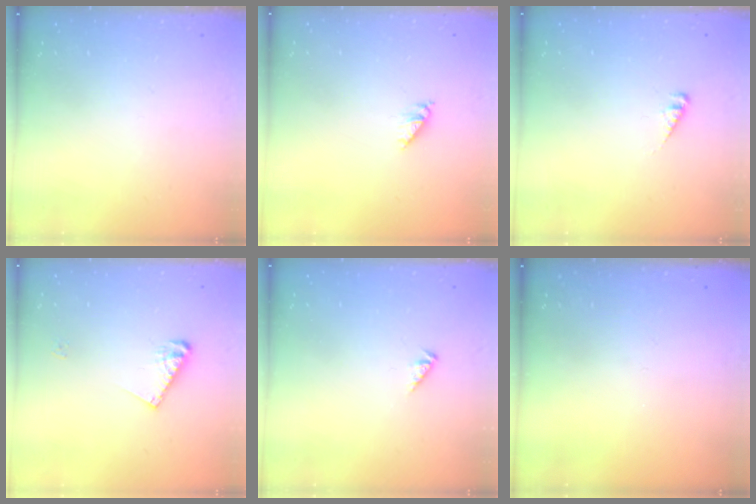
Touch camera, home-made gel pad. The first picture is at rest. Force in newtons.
{"total": 2.7, "press": 2.7, "slide": 0.4}
{"total": 3.0, "press": 3.0, "slide": 0.2}
{"total": 7.6, "press": 7.6, "slide": 0.5}
{"total": 1.2, "press": 1.1, "slide": 0.3}
{"total": 0.0}